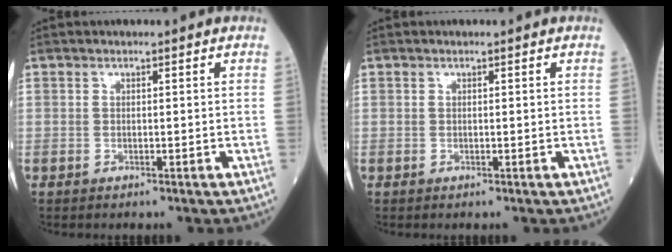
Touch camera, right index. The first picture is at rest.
{"total": 0.0}